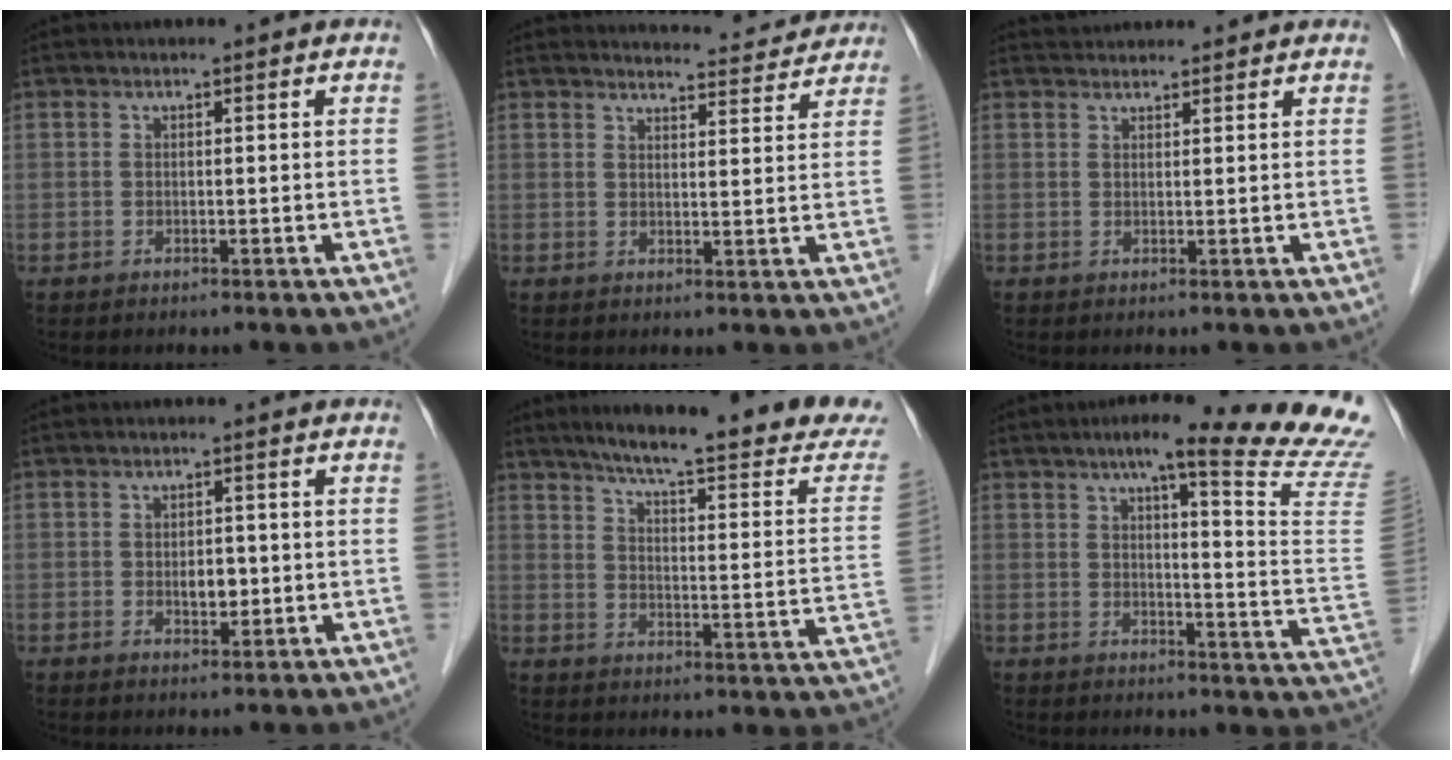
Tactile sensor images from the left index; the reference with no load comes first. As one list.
[{"total": 8.9, "force": [8.8, 0.9, 1.0], "torque": [-0.007, -0.002, 0.097]}, {"total": 3.7, "force": [3.6, 0.6, 0.4], "torque": [-0.011, 0.034, 0.056]}, {"total": 2.6, "force": [-0.2, 1.5, 2.1], "torque": [-0.034, 0.000, 0.000]}, {"total": 23.6, "force": [20.3, 1.3, 11.8], "torque": [-0.161, -0.058, 0.254]}, {"total": 19.6, "force": [16.4, -1.2, 10.7], "torque": [-0.146, -0.068, 0.187]}]